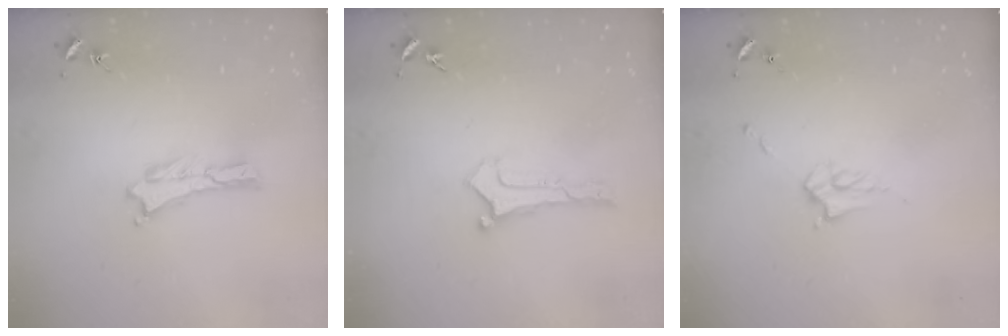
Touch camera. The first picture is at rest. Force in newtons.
{"total": 0.0}
{"total": 2.9, "press": 2.9, "slide": 0.4}